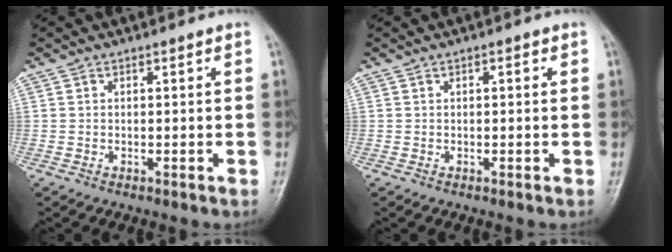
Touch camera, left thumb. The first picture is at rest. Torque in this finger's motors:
{"motor_torque": [-0.24, -0.03, -0.15, -0.02, 0.02]}